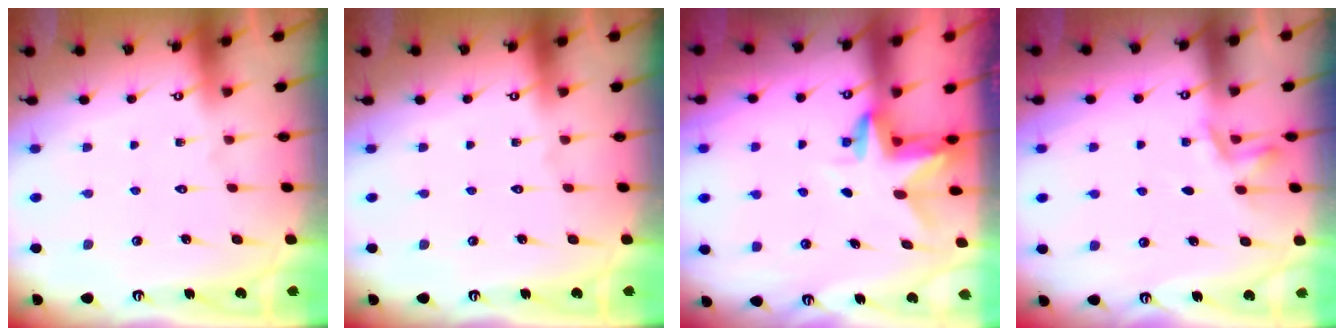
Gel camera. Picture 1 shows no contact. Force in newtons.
{"total": 0.0}
{"total": 2.9, "press": 2.9, "slide": 0.2}
{"total": 2.7, "press": 2.3, "slide": 1.5}